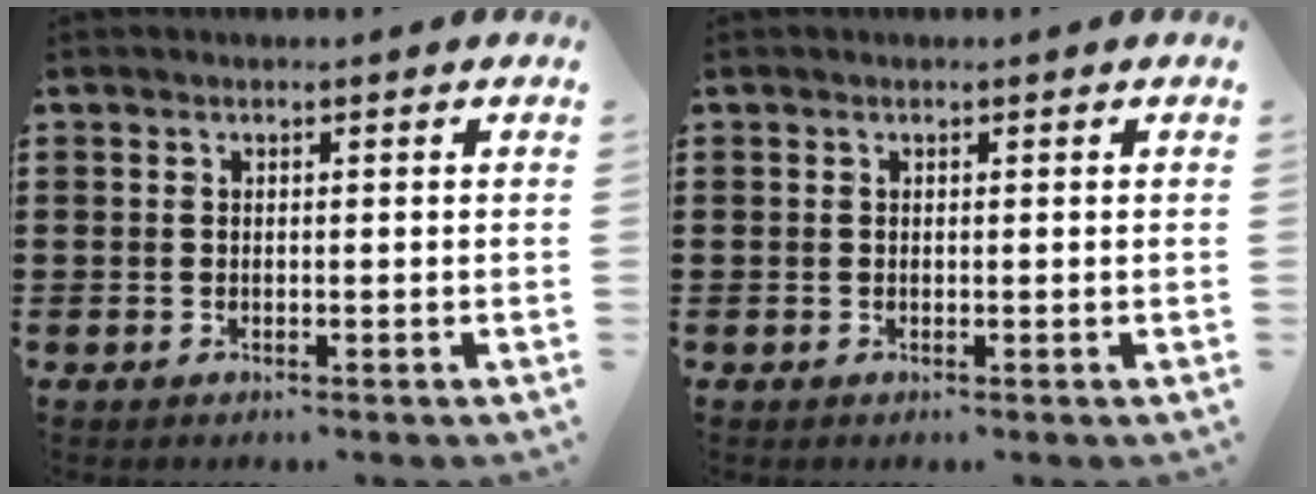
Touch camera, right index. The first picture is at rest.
{"total": 0.0}